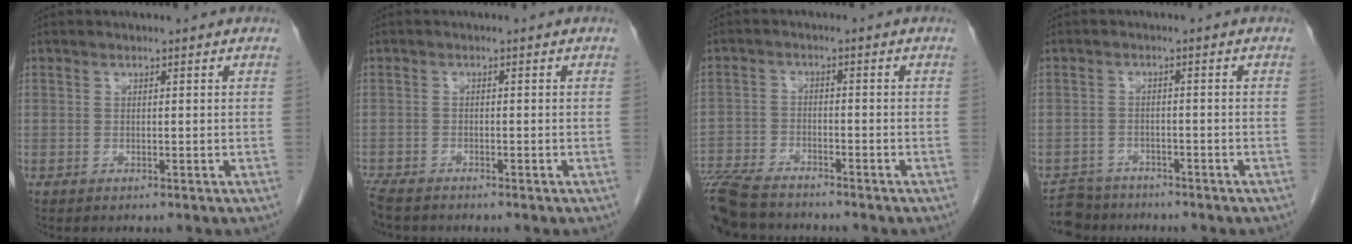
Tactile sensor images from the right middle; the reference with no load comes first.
{"total": 4.4, "force": [-3.8, 1.4, 1.7], "torque": [-0.032, -0.010, -0.067]}
{"total": 11.2, "force": [-10.1, 2.4, 4.4], "torque": [-0.077, -0.013, -0.168]}
{"total": 4.6, "force": [-4.2, 2.0, -0.5], "torque": [0.013, -0.004, -0.074]}